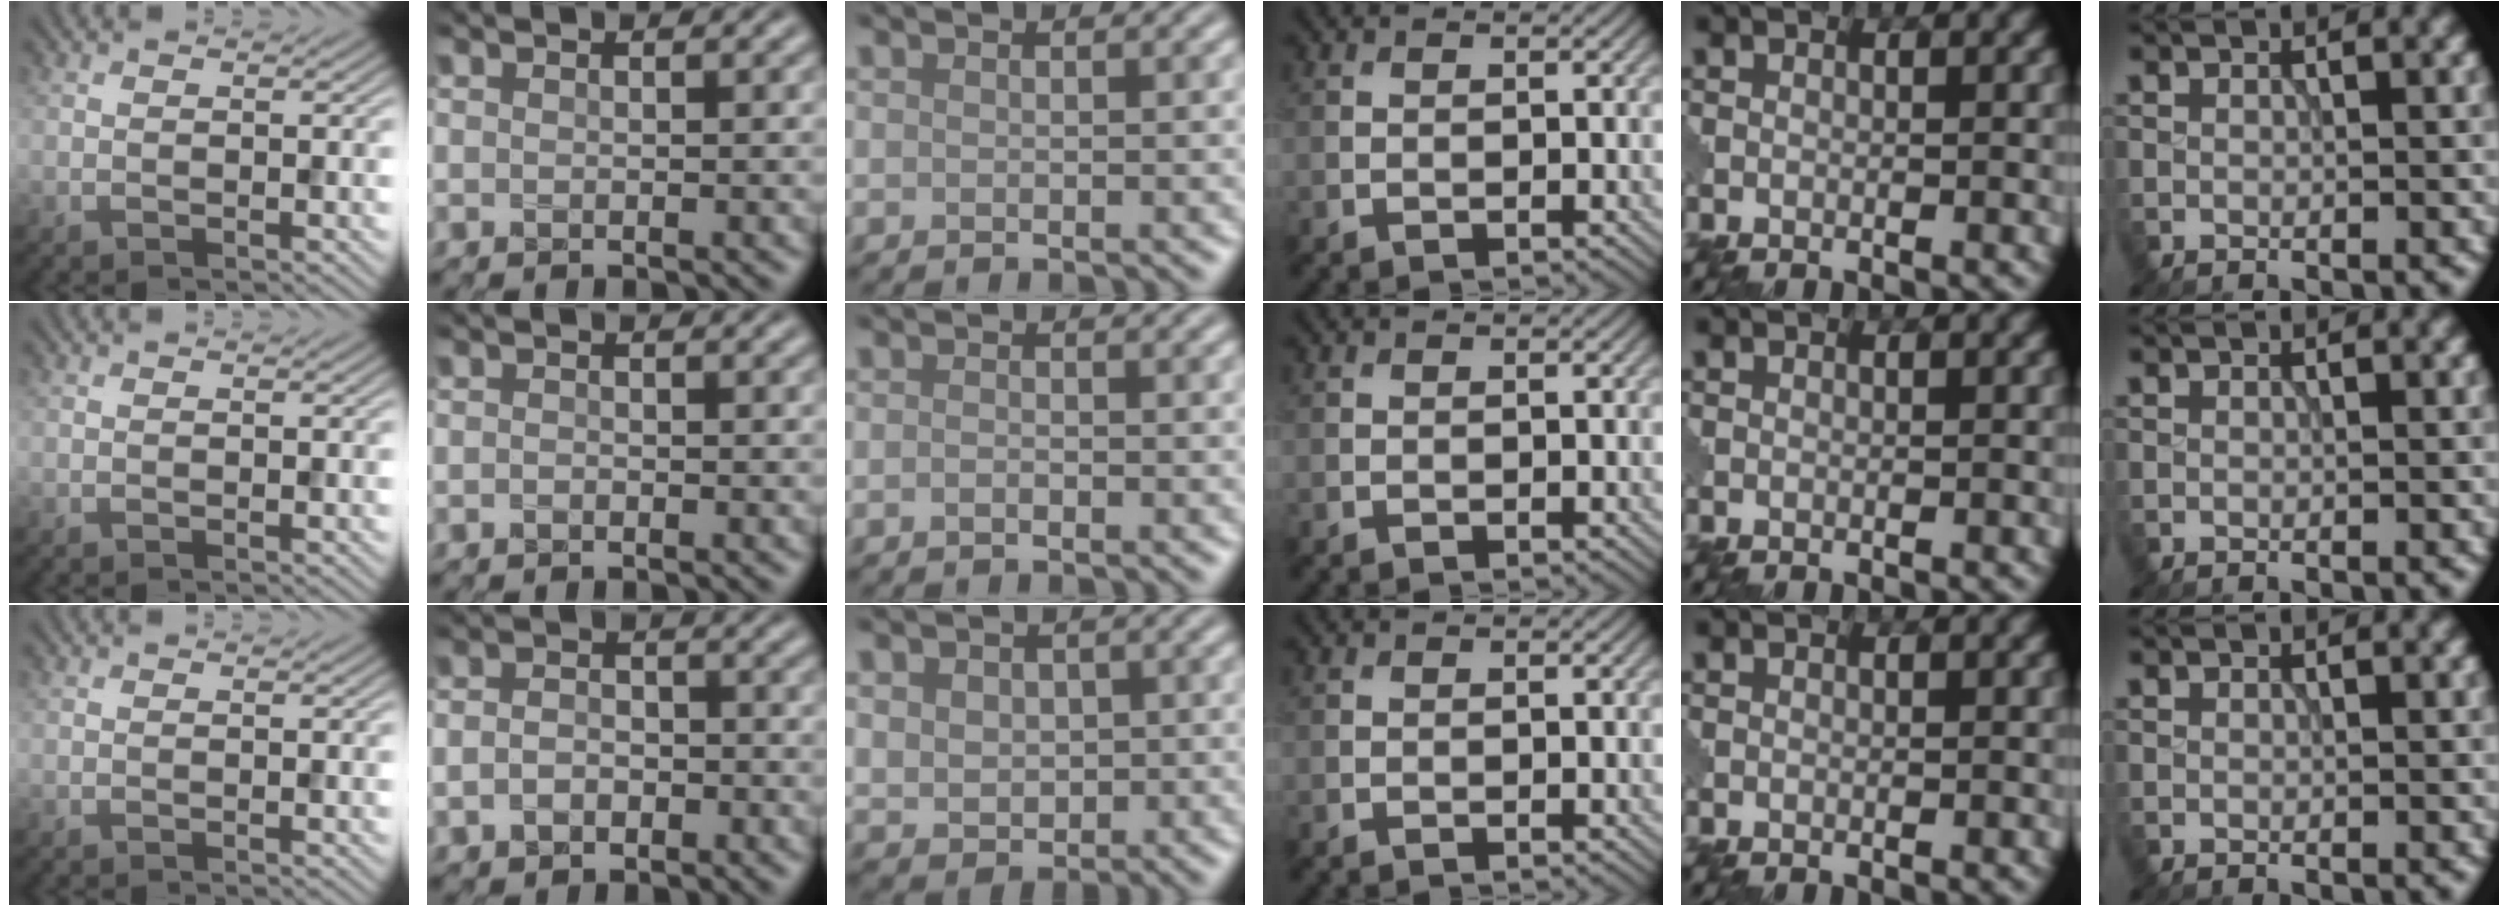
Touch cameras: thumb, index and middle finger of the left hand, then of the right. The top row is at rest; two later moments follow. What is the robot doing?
{"motion": "extract", "object": "pin"}